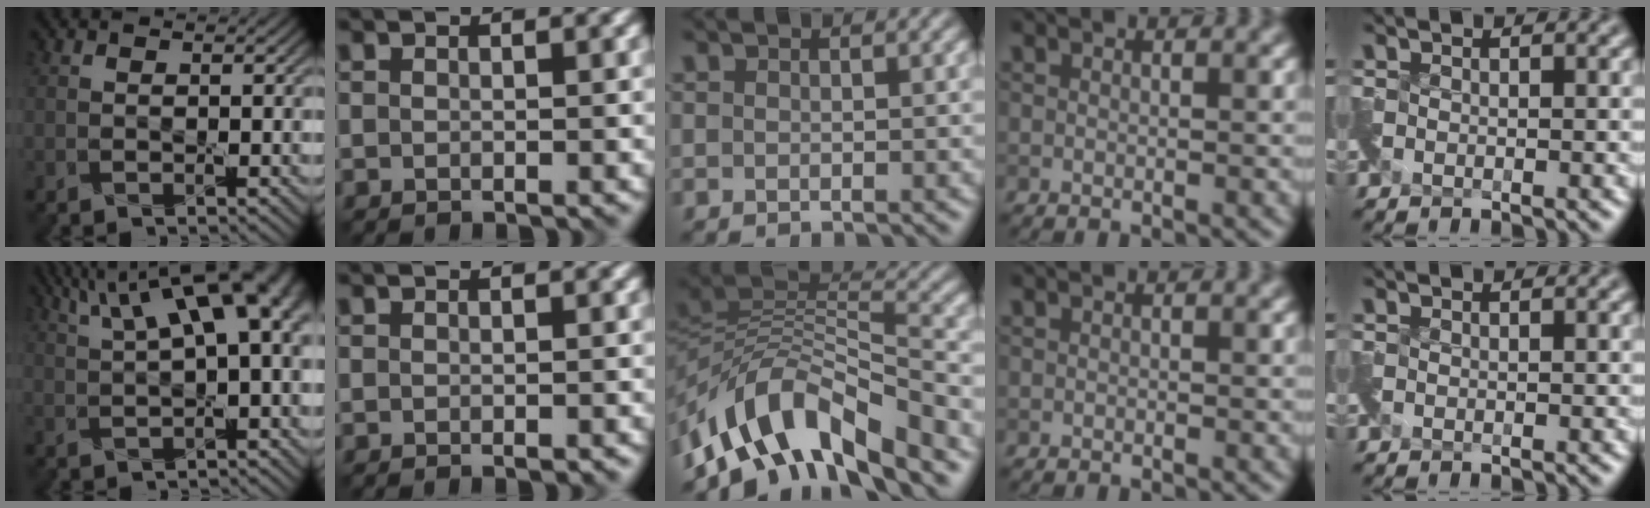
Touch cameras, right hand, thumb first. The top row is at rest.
{"thumb": {"total": 12.4, "force": [4.7, 4.2, 10.7], "torque": [-0.168, 0.022, 0.074]}, "index": {"total": 0.7, "force": [-0.4, 0.1, 0.5], "torque": [-0.007, -0.002, -0.003]}, "middle": {"total": 9.6, "force": [-5.8, 3.9, 6.6], "torque": [-0.104, 0.012, -0.115]}}